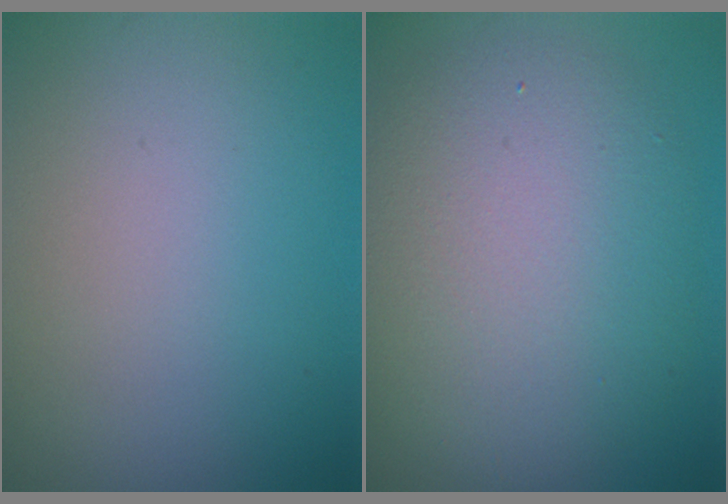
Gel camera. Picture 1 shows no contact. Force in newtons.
{"total": 8.3, "press": 8.3, "slide": 0.7}